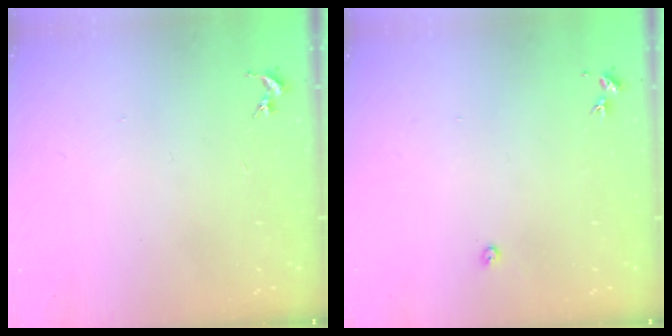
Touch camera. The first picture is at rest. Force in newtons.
{"total": 2.2, "press": 2.2, "slide": 0.3}